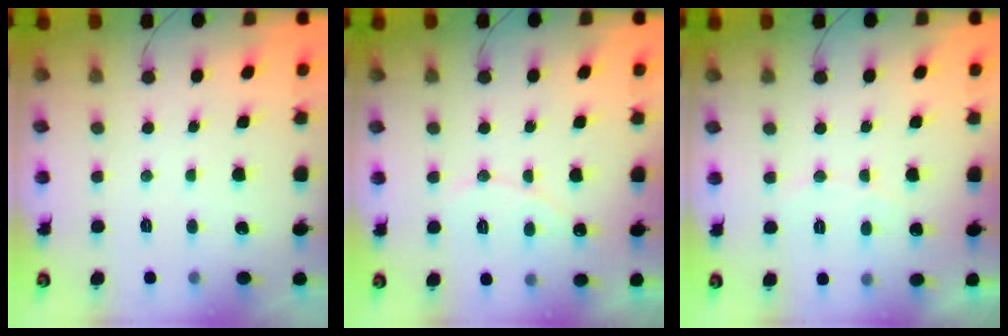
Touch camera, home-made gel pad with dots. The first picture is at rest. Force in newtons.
{"total": 6.1, "press": 6.1, "slide": 0.5}
{"total": 5.4, "press": 5.4, "slide": 0.4}